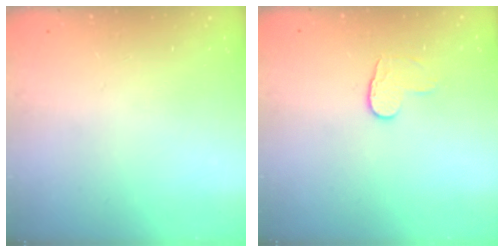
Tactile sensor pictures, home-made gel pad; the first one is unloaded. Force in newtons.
{"total": 5.8, "press": 5.7, "slide": 0.5}